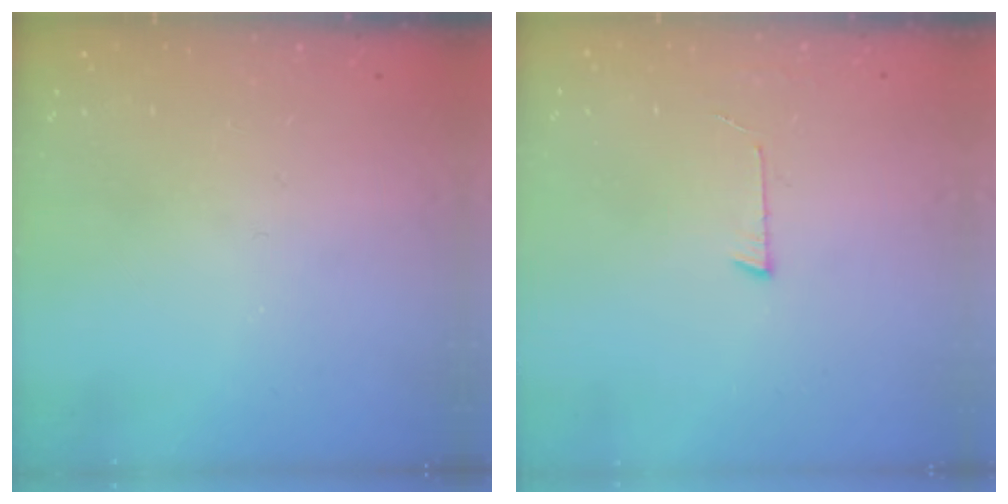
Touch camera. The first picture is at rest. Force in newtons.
{"total": 4.2, "press": 4.2, "slide": 0.4}